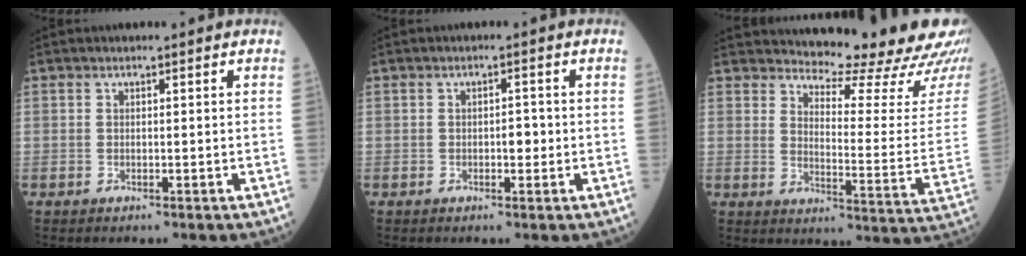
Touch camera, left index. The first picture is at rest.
{"total": 1.8, "force": [-0.6, 0.8, 1.5], "torque": [-0.017, 0.000, -0.011]}
{"total": 17.6, "force": [16.6, 0.8, 5.7], "torque": [-0.075, -0.108, 0.190]}